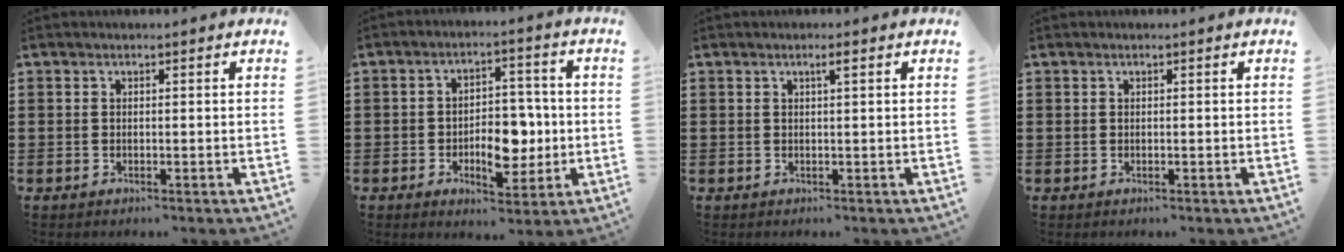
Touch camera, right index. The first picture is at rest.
{"total": 8.0, "force": [-1.8, 4.6, 6.3], "torque": [-0.085, 0.003, -0.034]}
{"total": 1.4, "force": [0.6, 0.1, 1.2], "torque": [-0.024, 0.002, 0.009]}
{"total": 0.0}